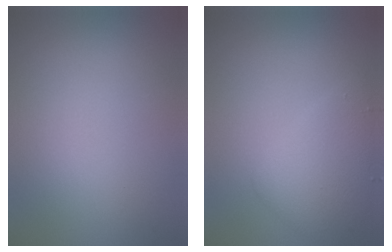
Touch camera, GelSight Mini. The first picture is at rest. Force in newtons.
{"total": 3.9, "press": 3.9, "slide": 0.1}